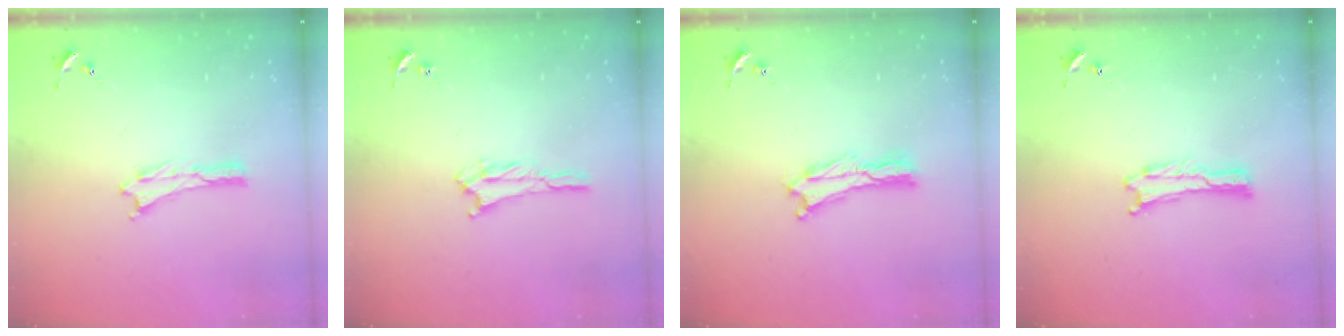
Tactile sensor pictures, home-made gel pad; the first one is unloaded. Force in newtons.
{"total": 2.3, "press": 2.2, "slide": 0.4}
{"total": 0.6, "press": 0.5, "slide": 0.2}
{"total": 0.0}